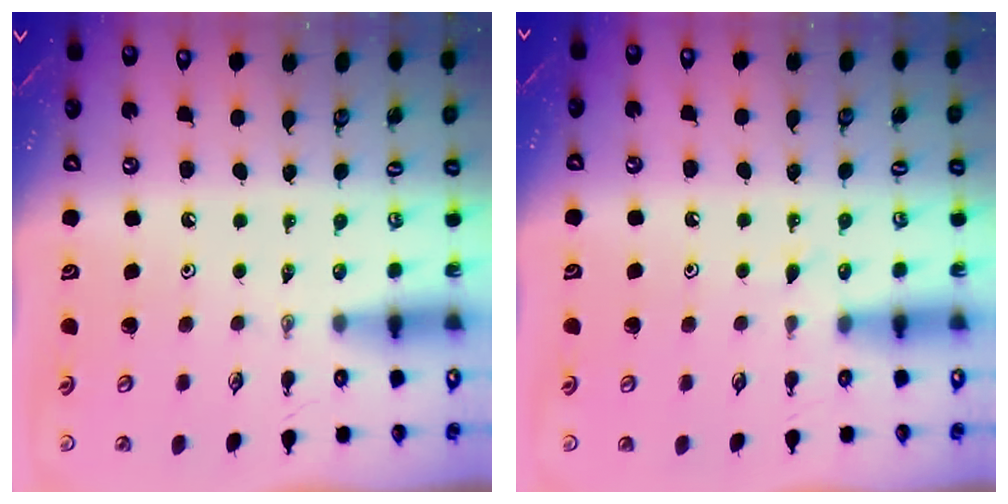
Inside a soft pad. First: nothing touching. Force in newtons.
{"total": 5.0, "press": 4.9, "slide": 0.7}